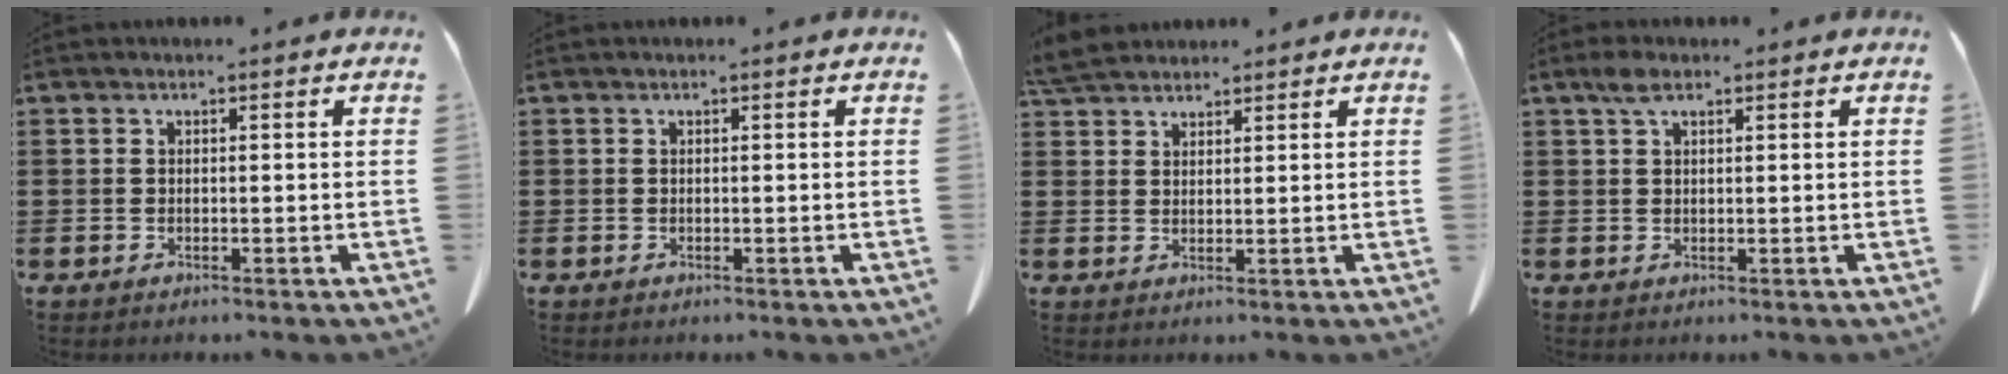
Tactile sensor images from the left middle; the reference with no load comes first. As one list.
[{"total": 0.0}, {"total": 4.3, "force": [4.0, 1.1, 1.2], "torque": [-0.036, -0.004, 0.080]}, {"total": 2.5, "force": [1.4, 1.0, 1.7], "torque": [-0.040, 0.004, 0.027]}]